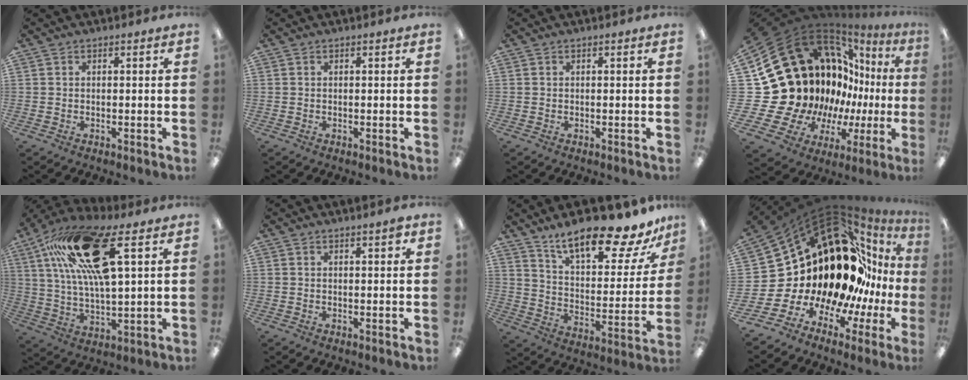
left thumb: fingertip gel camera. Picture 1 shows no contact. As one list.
[{"total": 0.0}, {"total": 0.0}, {"total": 25.7, "force": [3.3, 21.0, 14.4], "torque": [-0.225, -0.130, 0.164]}, {"total": 21.4, "force": [10.9, 7.4, 16.8], "torque": [-0.299, -0.027, 0.178]}, {"total": 1.7, "force": [1.3, 0.1, 1.1], "torque": [-0.014, -0.004, 0.021]}, {"total": 21.0, "force": [16.3, 5.6, 11.9], "torque": [-0.188, -0.109, 0.271]}, {"total": 26.0, "force": [5.9, 17.8, 18.0], "torque": [-0.273, -0.126, 0.158]}]